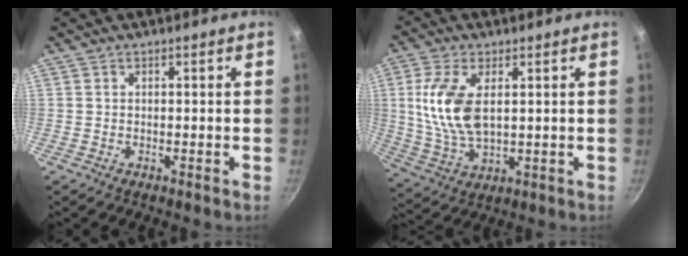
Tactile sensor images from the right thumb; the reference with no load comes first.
{"total": 12.3, "force": [2.4, 6.4, 10.3], "torque": [-0.201, -0.010, 0.053]}